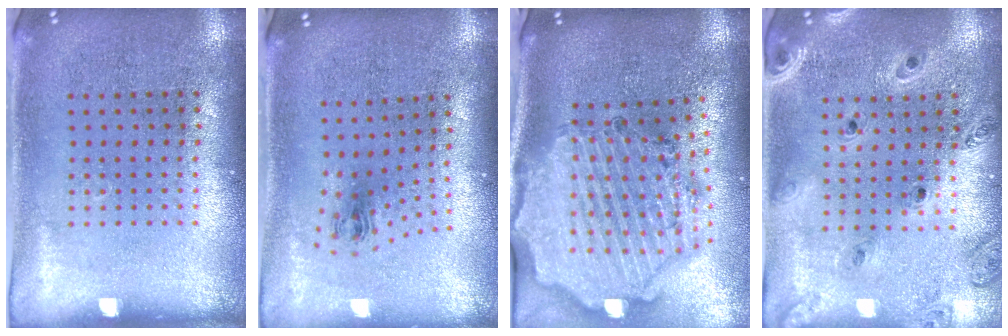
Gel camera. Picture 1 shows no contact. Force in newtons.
{"total": 1.0, "press": 0.5, "slide": 0.9}
{"total": 3.1, "press": 2.7, "slide": 1.4}
{"total": 1.3, "press": 1.3, "slide": 0.2}